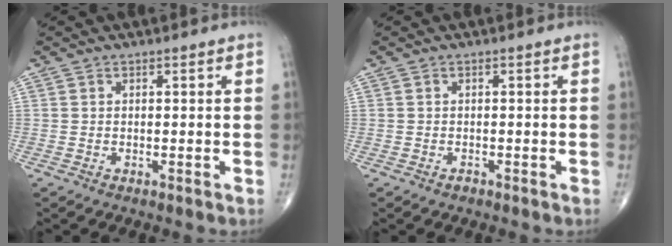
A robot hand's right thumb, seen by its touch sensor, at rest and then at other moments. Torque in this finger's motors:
{"motor_torque": [-0.06, 0.15, -0.13, -0.01, 0.00]}